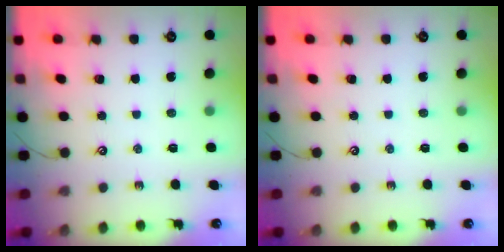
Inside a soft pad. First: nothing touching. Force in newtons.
{"total": 0.0}